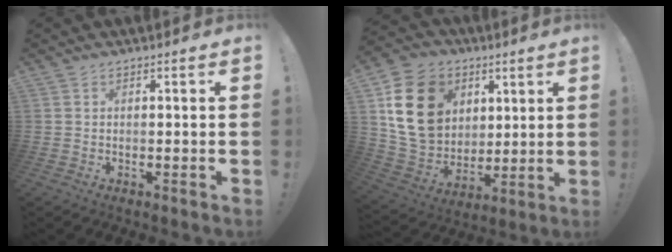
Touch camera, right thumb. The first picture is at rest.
{"total": 20.0, "force": [6.3, 15.8, 10.6], "torque": [-0.188, -0.019, 0.133]}